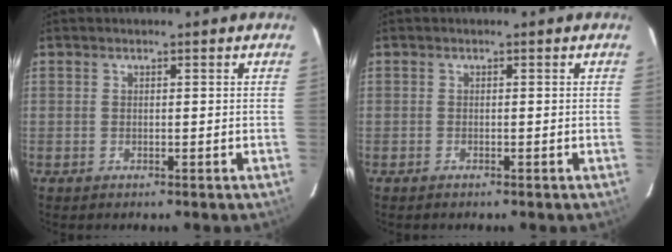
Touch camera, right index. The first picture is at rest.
{"total": 0.6, "force": [-0.5, 0.2, 0.2], "torque": [-0.004, -0.001, -0.011]}